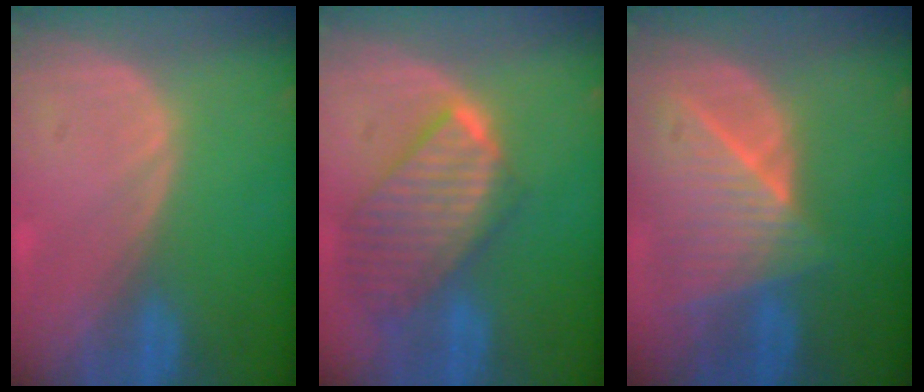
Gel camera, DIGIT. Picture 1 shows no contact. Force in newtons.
{"total": 9.7, "press": 8.5, "slide": 4.8}
{"total": 8.8, "press": 7.9, "slide": 3.9}